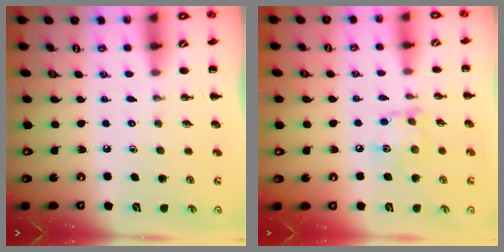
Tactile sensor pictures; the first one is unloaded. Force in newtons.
{"total": 8.3, "press": 8.2, "slide": 0.4}